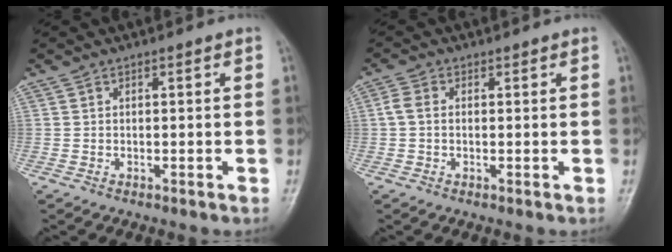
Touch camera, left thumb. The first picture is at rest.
{"total": 2.5, "force": [0.2, 1.7, 1.8], "torque": [-0.042, 0.008, 0.001]}